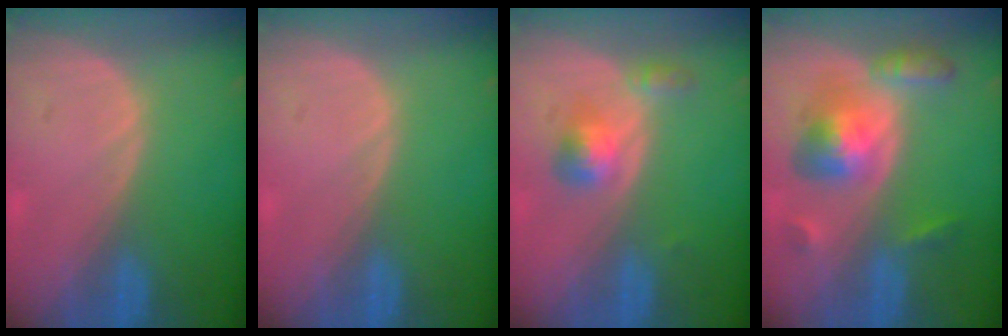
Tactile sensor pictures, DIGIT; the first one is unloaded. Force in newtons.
{"total": 0.0}
{"total": 3.9, "press": 3.7, "slide": 1.4}
{"total": 7.2, "press": 7.2, "slide": 0.5}